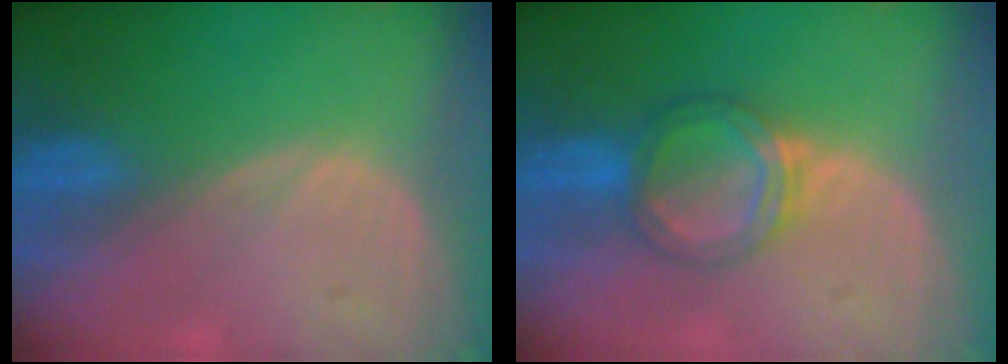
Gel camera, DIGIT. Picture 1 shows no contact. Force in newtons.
{"total": 5.4, "press": 5.1, "slide": 1.9}